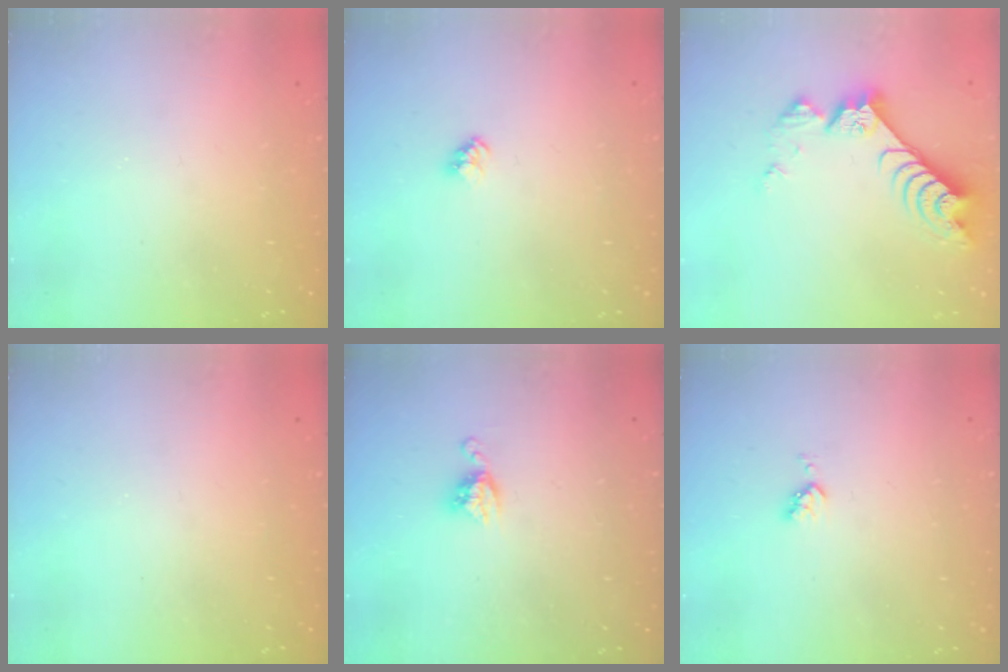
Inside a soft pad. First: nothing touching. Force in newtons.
{"total": 2.3, "press": 2.3, "slide": 0.3}
{"total": 10.3, "press": 10.3, "slide": 1.0}
{"total": 0.0}
{"total": 6.1, "press": 6.1, "slide": 0.5}
{"total": 4.0, "press": 4.0, "slide": 0.5}